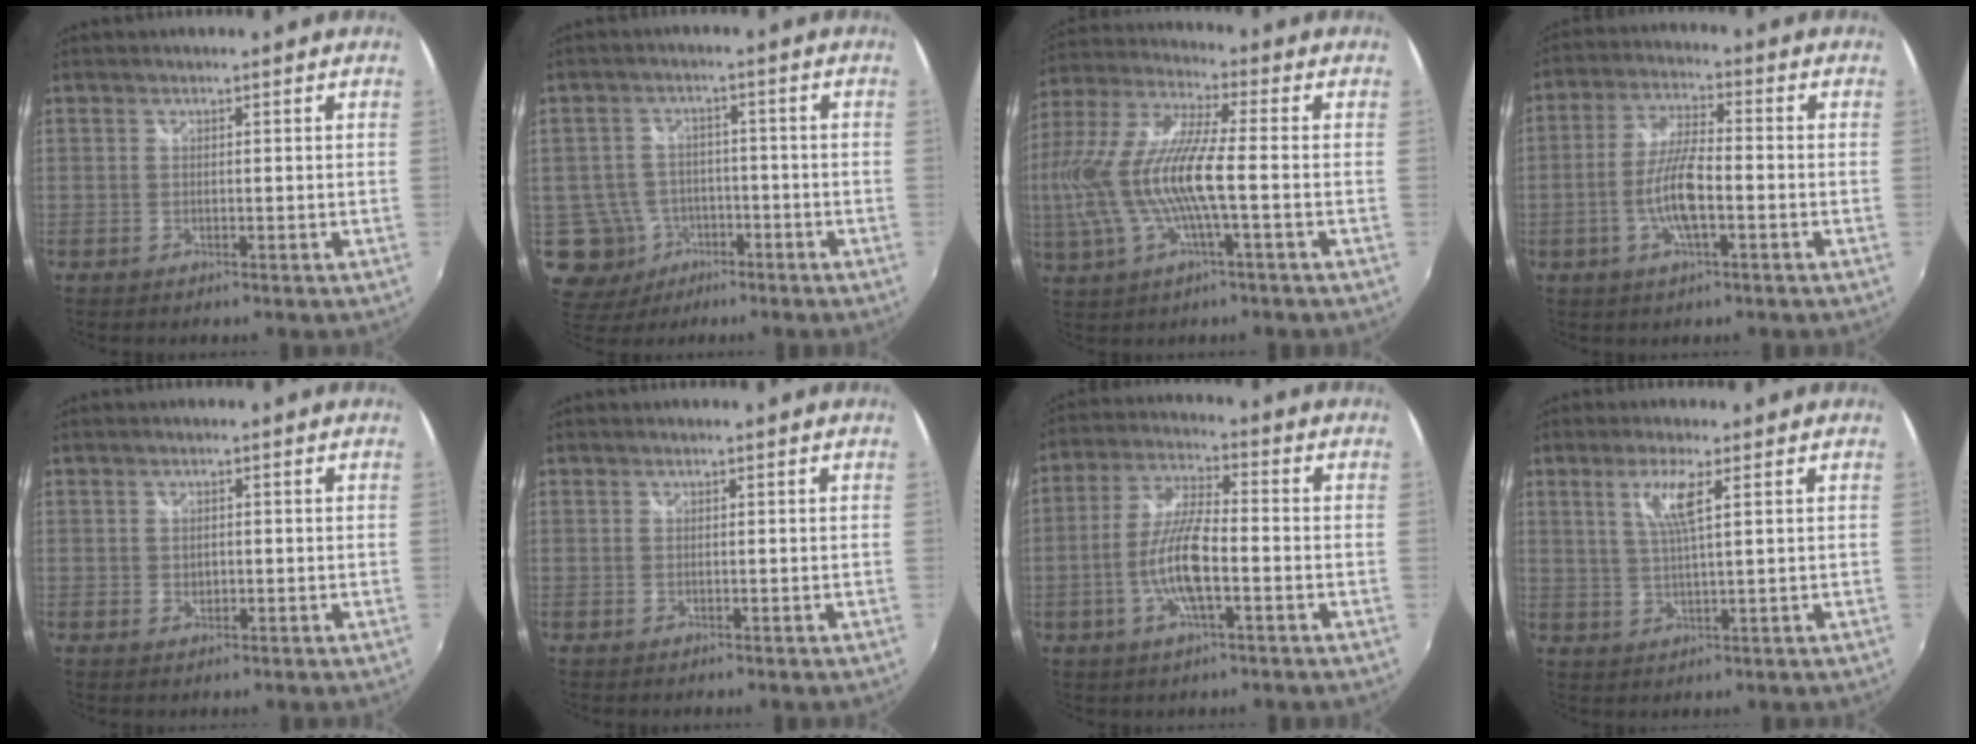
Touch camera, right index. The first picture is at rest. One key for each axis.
{"total": 9.5, "fx": -3.5, "fy": 8.6, "fz": 2.0, "tx": -0.070, "ty": 0.019, "tz": -0.043}
{"total": 17.1, "fx": -2.2, "fy": 3.3, "fz": 16.7, "tx": -0.317, "ty": -0.011, "tz": -0.043}
{"total": 8.7, "fx": -2.6, "fy": 2.1, "fz": 8.0, "tx": -0.162, "ty": 0.002, "tz": -0.050}
{"total": 1.5, "fx": -0.1, "fy": 1.2, "fz": 0.9, "tx": -0.014, "ty": 0.001, "tz": -0.002}
{"total": 0.0}
{"total": 10.4, "fx": -3.1, "fy": 2.5, "fz": 9.6, "tx": -0.198, "ty": 0.001, "tz": -0.060}
{"total": 5.3, "fx": 2.1, "fy": 0.1, "fz": 4.9, "tx": -0.096, "ty": -0.003, "tz": 0.043}